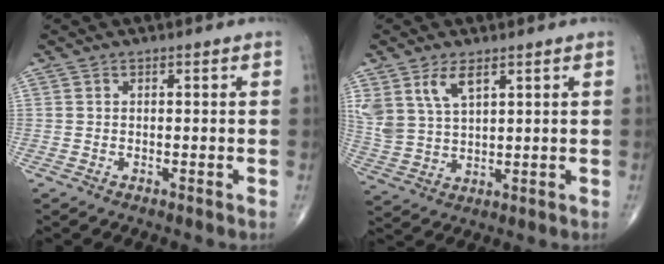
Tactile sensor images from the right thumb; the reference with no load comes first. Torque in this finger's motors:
{"motor_torque": [0.13, 0.18, 0.77, 0.60, 0.08]}